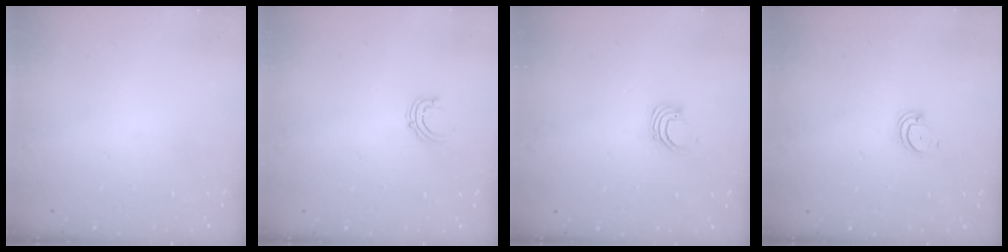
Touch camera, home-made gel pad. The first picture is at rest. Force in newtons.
{"total": 4.1, "press": 4.0, "slide": 0.4}
{"total": 2.7, "press": 2.7, "slide": 0.1}
{"total": 2.9, "press": 2.9, "slide": 0.2}